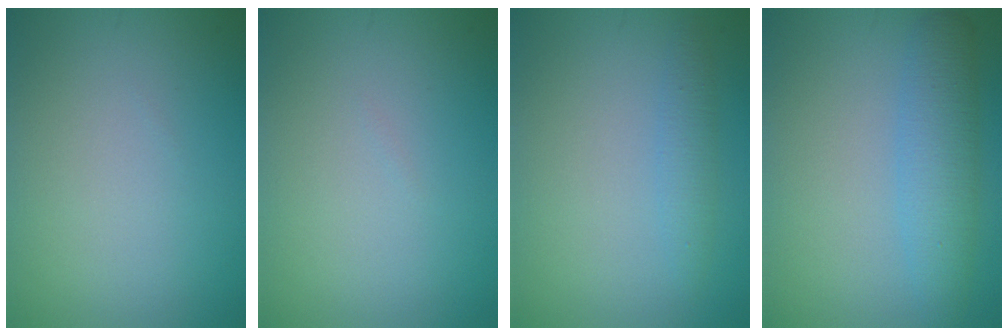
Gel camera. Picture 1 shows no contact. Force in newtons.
{"total": 0.0}
{"total": 1.6, "press": 1.6, "slide": 0.1}
{"total": 3.9, "press": 3.9, "slide": 0.1}